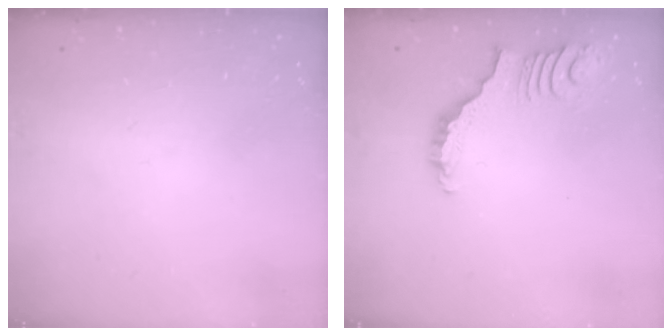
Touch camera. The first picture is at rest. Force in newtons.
{"total": 3.6, "press": 3.6, "slide": 0.6}